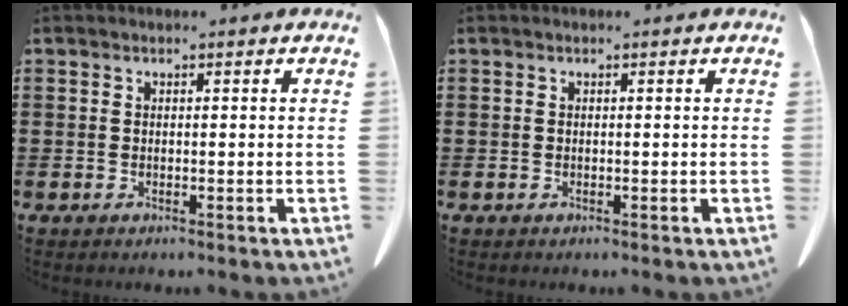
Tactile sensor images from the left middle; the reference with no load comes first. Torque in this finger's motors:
{"motor_torque": [0.07, -0.09, 0.01, 0.01]}